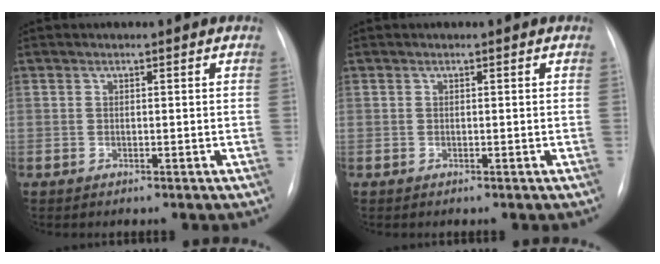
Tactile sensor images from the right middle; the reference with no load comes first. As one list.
[{"total": 0.0}]